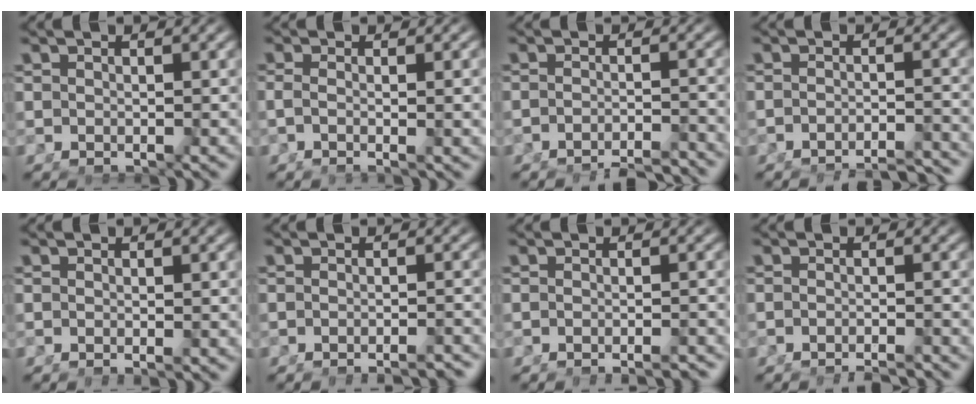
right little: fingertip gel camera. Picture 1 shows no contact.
{"total": 2.1, "force": [-0.5, -0.4, 2.0], "torque": [-0.039, -0.011, -0.004]}
{"total": 5.2, "force": [-5.1, 0.5, 1.0], "torque": [0.002, -0.010, -0.080]}
{"total": 8.1, "force": [-7.9, 1.0, 1.6], "torque": [-0.005, -0.015, -0.122]}
{"total": 0.8, "force": [-0.7, 0.0, 0.4], "torque": [-0.001, 0.000, -0.009]}
{"total": 3.5, "force": [-3.3, 0.4, 1.0], "torque": [-0.012, -0.002, -0.050]}
{"total": 2.9, "force": [-2.8, 0.4, 0.9], "torque": [-0.011, -0.003, -0.041]}
{"total": 4.0, "force": [-3.9, 0.3, 0.8], "torque": [-0.001, -0.006, -0.062]}